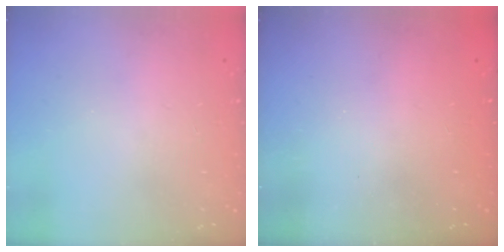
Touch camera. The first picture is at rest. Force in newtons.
{"total": 2.1, "press": 2.0, "slide": 0.7}